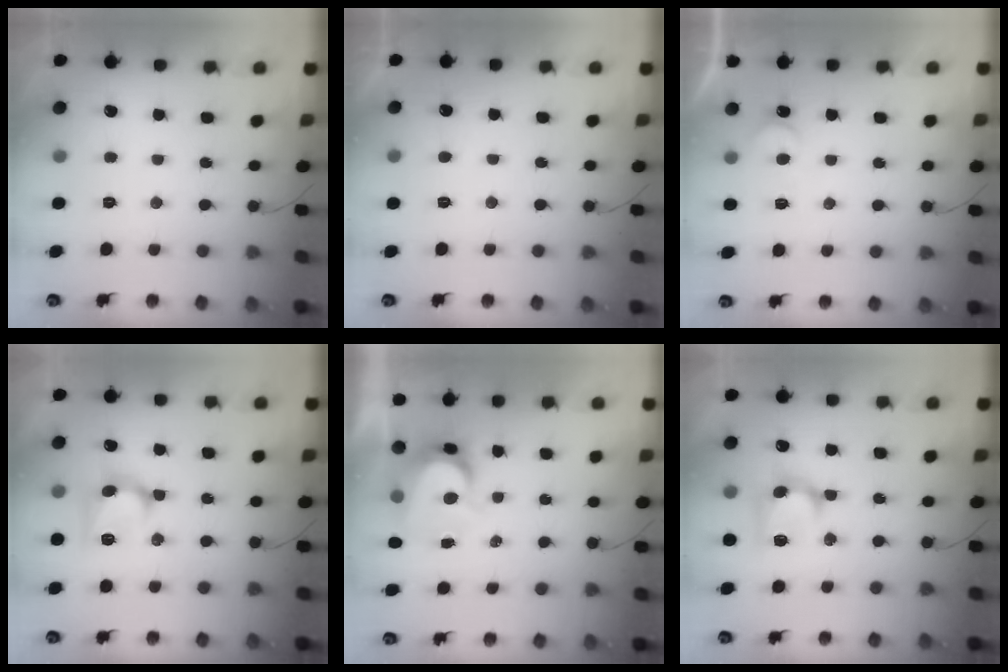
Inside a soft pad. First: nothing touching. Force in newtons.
{"total": 3.3, "press": 3.3, "slide": 0.2}
{"total": 4.6, "press": 4.5, "slide": 0.4}
{"total": 10.3, "press": 10.2, "slide": 0.7}
{"total": 7.1, "press": 7.1, "slide": 0.7}
{"total": 10.3, "press": 10.3, "slide": 0.6}